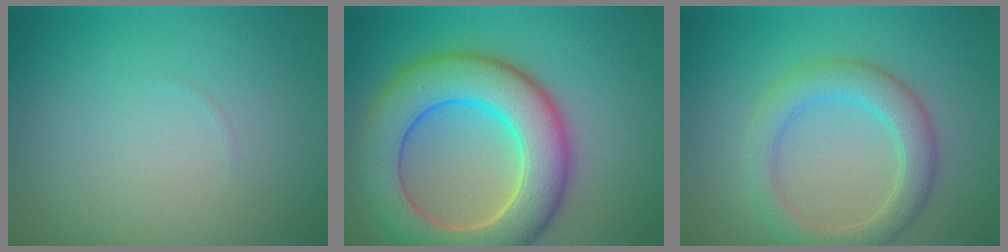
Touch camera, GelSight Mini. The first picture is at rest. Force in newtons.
{"total": 9.9, "press": 9.8, "slide": 0.7}
{"total": 3.8, "press": 3.8, "slide": 0.1}